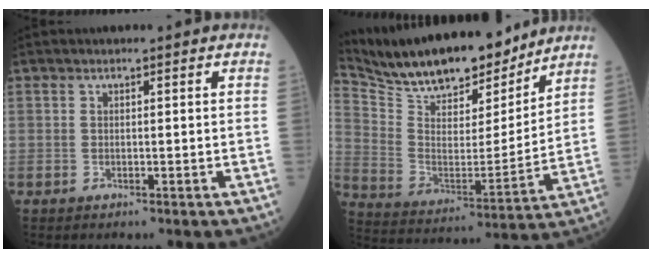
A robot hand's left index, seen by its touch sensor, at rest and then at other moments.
{"total": 20.7, "force": [18.0, 5.6, 8.6], "torque": [-0.164, 0.000, 0.301]}